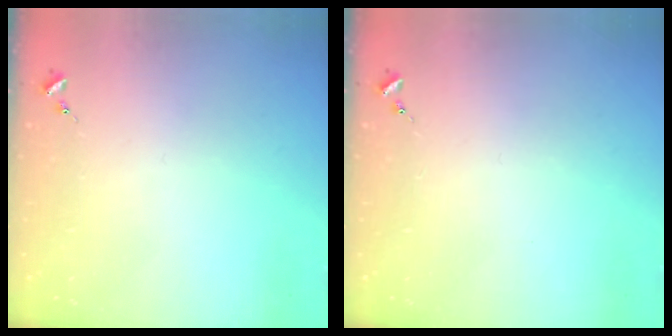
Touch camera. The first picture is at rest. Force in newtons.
{"total": 0.0}